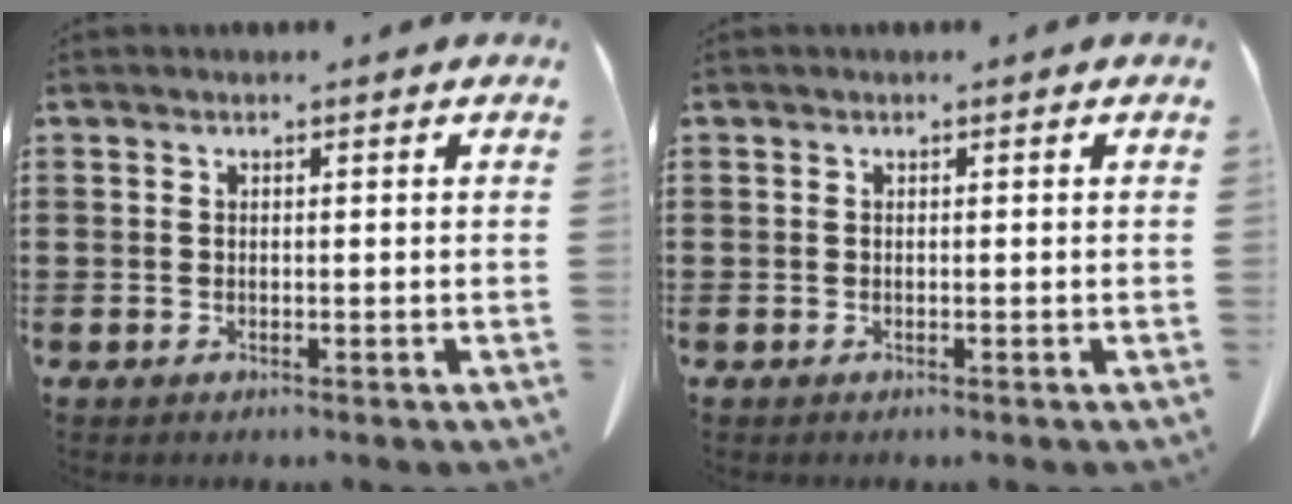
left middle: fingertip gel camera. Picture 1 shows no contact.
{"total": 0.0}